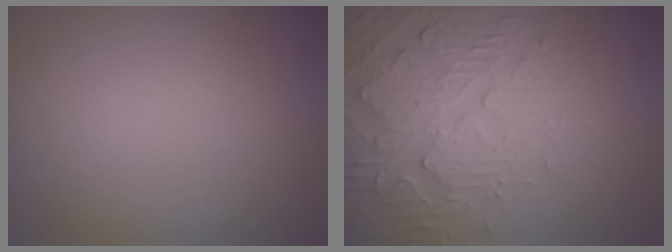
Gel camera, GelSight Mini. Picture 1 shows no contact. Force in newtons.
{"total": 5.4, "press": 3.7, "slide": 4.0}